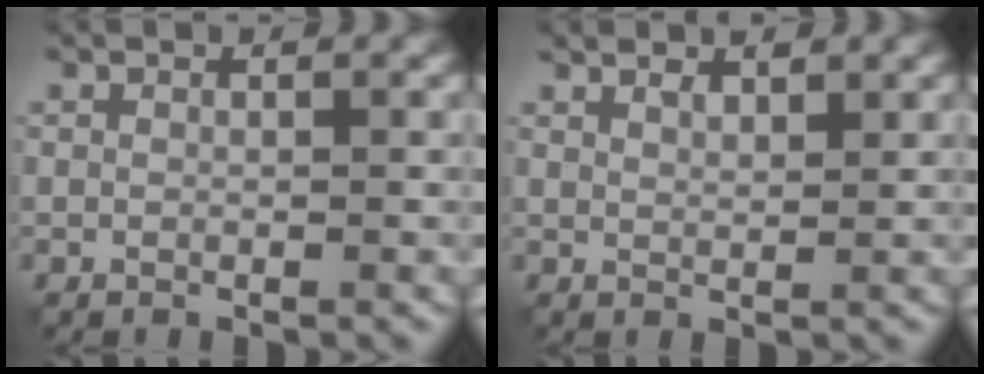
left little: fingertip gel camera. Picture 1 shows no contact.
{"total": 1.8, "force": [1.5, 0.5, 0.9], "torque": [-0.011, -0.004, 0.025]}